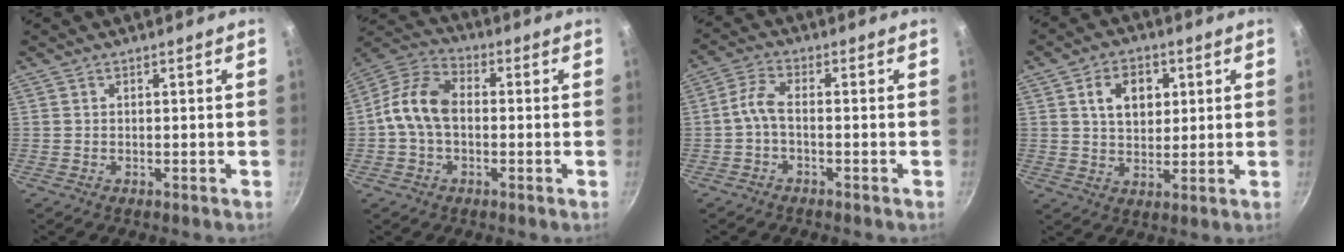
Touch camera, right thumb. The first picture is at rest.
{"total": 10.5, "force": [-0.6, 7.2, 7.6], "torque": [-0.129, 0.035, -0.030]}
{"total": 3.9, "force": [-1.4, 1.5, 3.3], "torque": [-0.080, 0.022, -0.037]}
{"total": 8.5, "force": [2.5, 6.0, 5.6], "torque": [-0.069, -0.003, 0.040]}